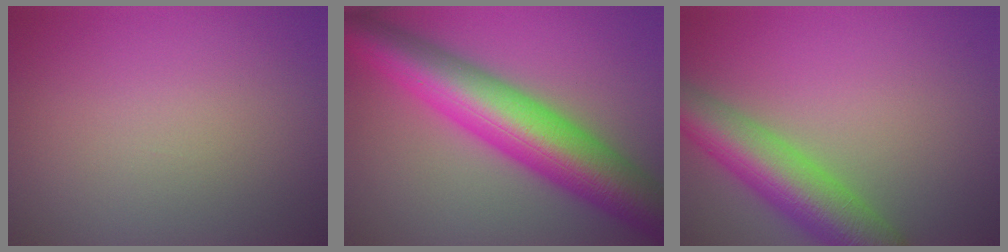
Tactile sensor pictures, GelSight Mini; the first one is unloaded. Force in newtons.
{"total": 11.4, "press": 11.4, "slide": 0.4}
{"total": 8.0, "press": 8.0, "slide": 0.3}